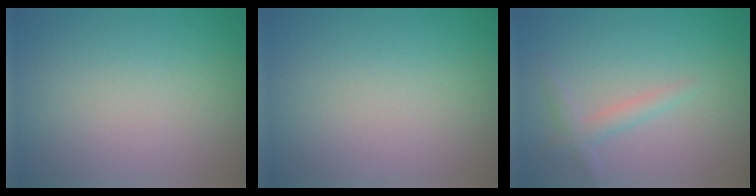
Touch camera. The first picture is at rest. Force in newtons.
{"total": 0.0}
{"total": 1.9, "press": 1.9, "slide": 0.1}